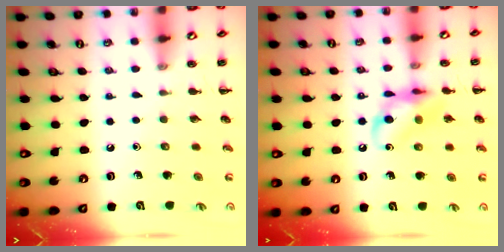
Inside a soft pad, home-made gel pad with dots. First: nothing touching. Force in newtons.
{"total": 13.1, "press": 12.9, "slide": 2.4}